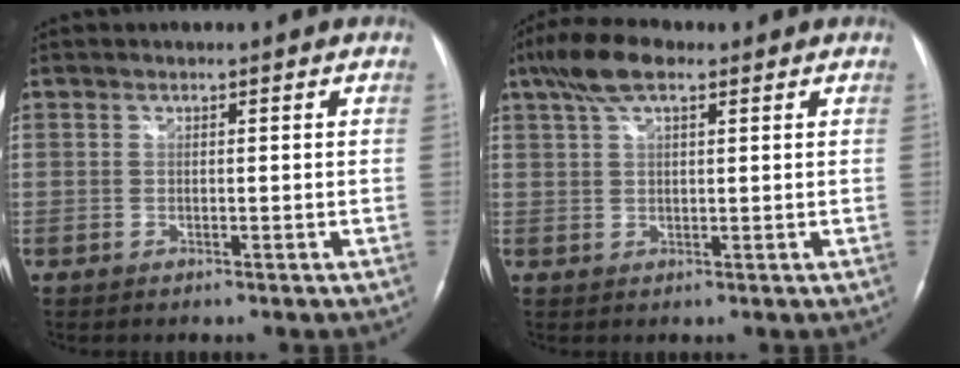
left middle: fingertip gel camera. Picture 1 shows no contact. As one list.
[{"total": 6.6, "force": [4.0, 2.1, 4.8], "torque": [-0.105, 0.027, 0.073]}]